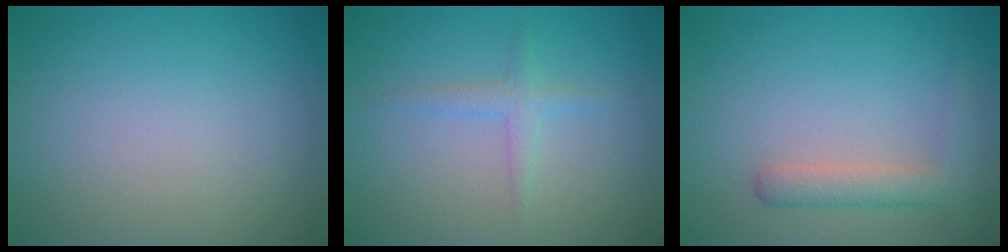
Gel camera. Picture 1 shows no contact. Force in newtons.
{"total": 1.5, "press": 1.5, "slide": 0.1}
{"total": 2.8, "press": 2.8, "slide": 0.2}